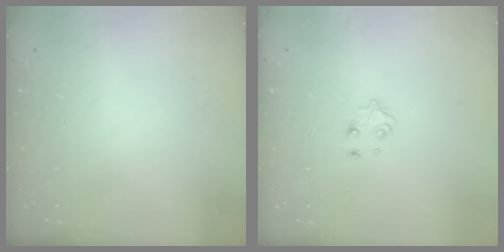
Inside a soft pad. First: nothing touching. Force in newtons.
{"total": 5.4, "press": 5.4, "slide": 0.4}